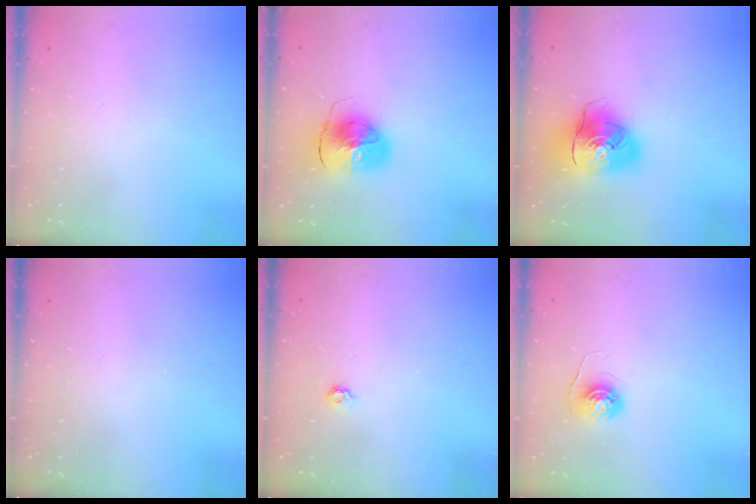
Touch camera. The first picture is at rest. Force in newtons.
{"total": 11.3, "press": 11.2, "slide": 1.4}
{"total": 14.1, "press": 13.9, "slide": 2.5}
{"total": 0.0}
{"total": 4.6, "press": 4.6, "slide": 0.7}
{"total": 5.6, "press": 5.5, "slide": 0.4}